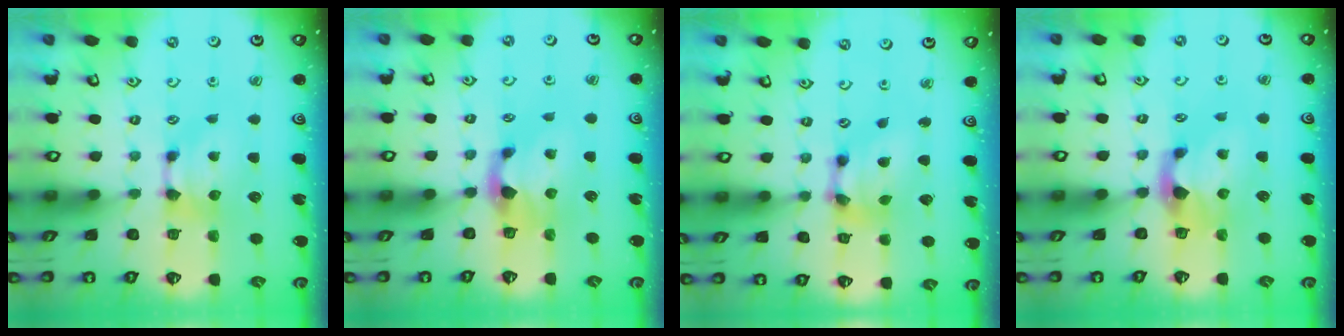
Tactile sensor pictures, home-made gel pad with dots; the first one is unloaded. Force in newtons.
{"total": 1.7, "press": 1.0, "slide": 1.4}
{"total": 6.0, "press": 5.6, "slide": 2.1}
{"total": 2.3, "press": 1.9, "slide": 1.2}